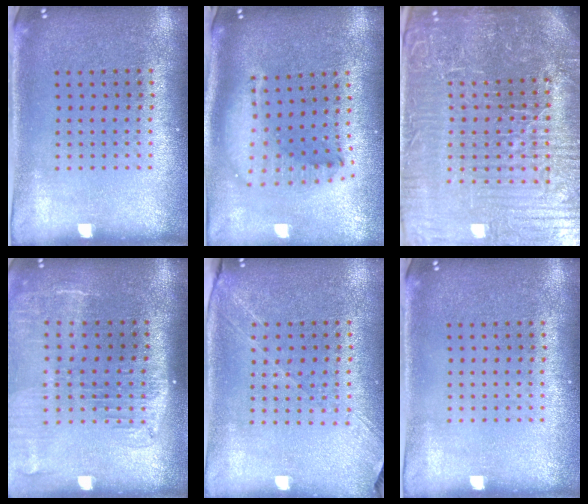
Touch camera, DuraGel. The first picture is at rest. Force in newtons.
{"total": 2.2, "press": 1.7, "slide": 1.4}
{"total": 7.2, "press": 6.4, "slide": 3.3}
{"total": 2.3, "press": 1.9, "slide": 1.4}
{"total": 1.4, "press": 1.3, "slide": 0.6}
{"total": 0.0}